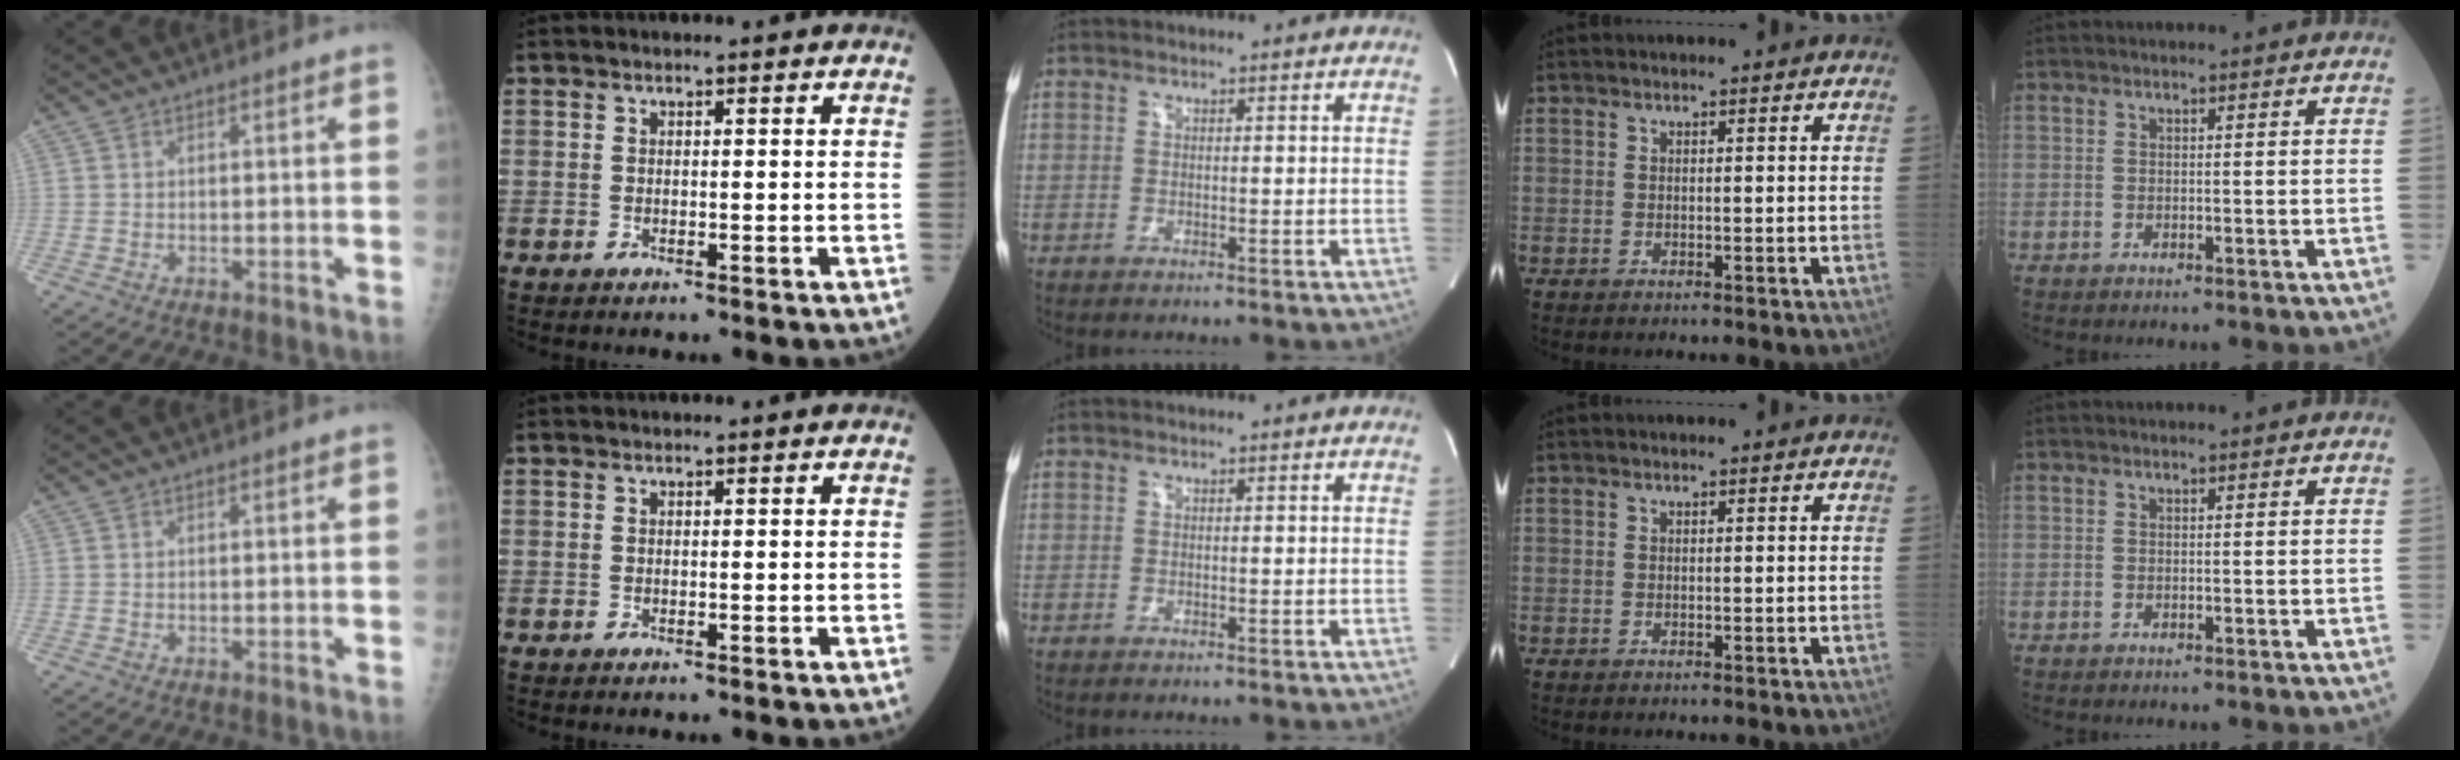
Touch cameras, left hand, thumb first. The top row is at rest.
{}